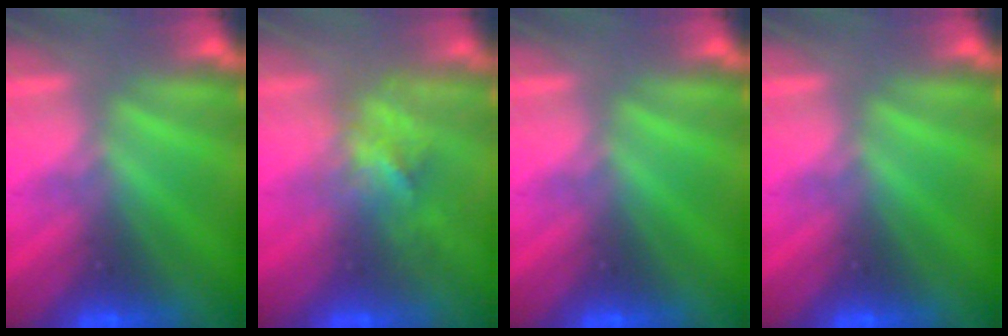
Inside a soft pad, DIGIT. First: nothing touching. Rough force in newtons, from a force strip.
{"total": 2.9}
{"total": 0.0}
{"total": 0.0}